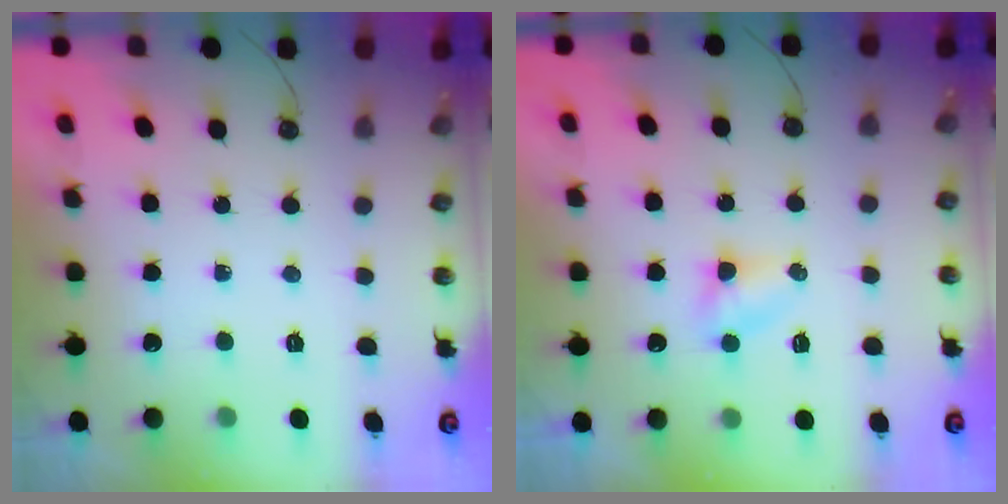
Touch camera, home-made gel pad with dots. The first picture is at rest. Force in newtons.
{"total": 3.7, "press": 3.7, "slide": 0.5}